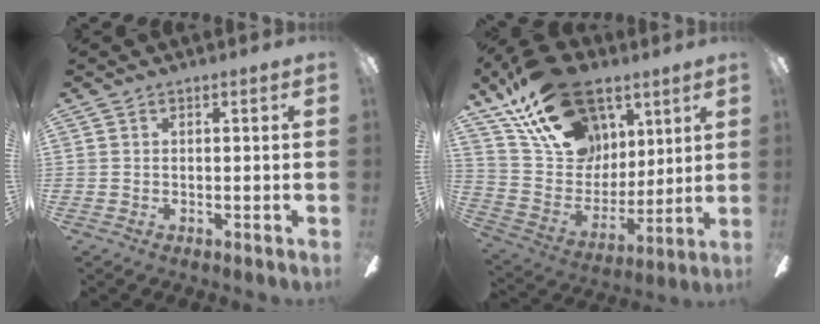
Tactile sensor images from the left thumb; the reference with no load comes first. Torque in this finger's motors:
{"motor_torque": [0.39, 0.39, 1.28, -1.49, 0.44]}